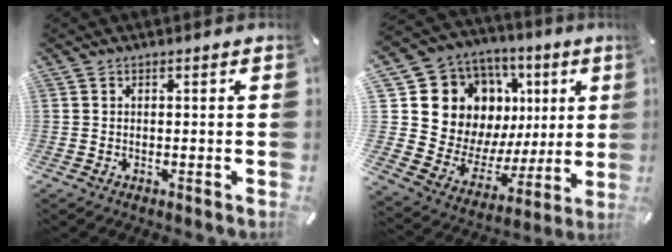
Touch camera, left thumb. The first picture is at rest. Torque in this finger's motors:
{"motor_torque": [1.83, 3.18, 2.25, -0.52, 0.10]}